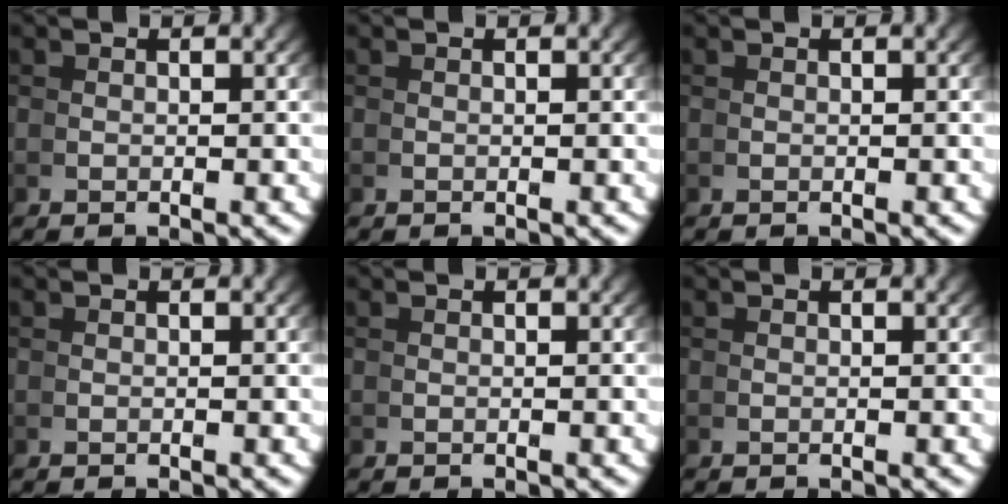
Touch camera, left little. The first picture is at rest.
{"total": 0.0}
{"total": 0.0}
{"total": 0.0}
{"total": 0.0}
{"total": 0.0}